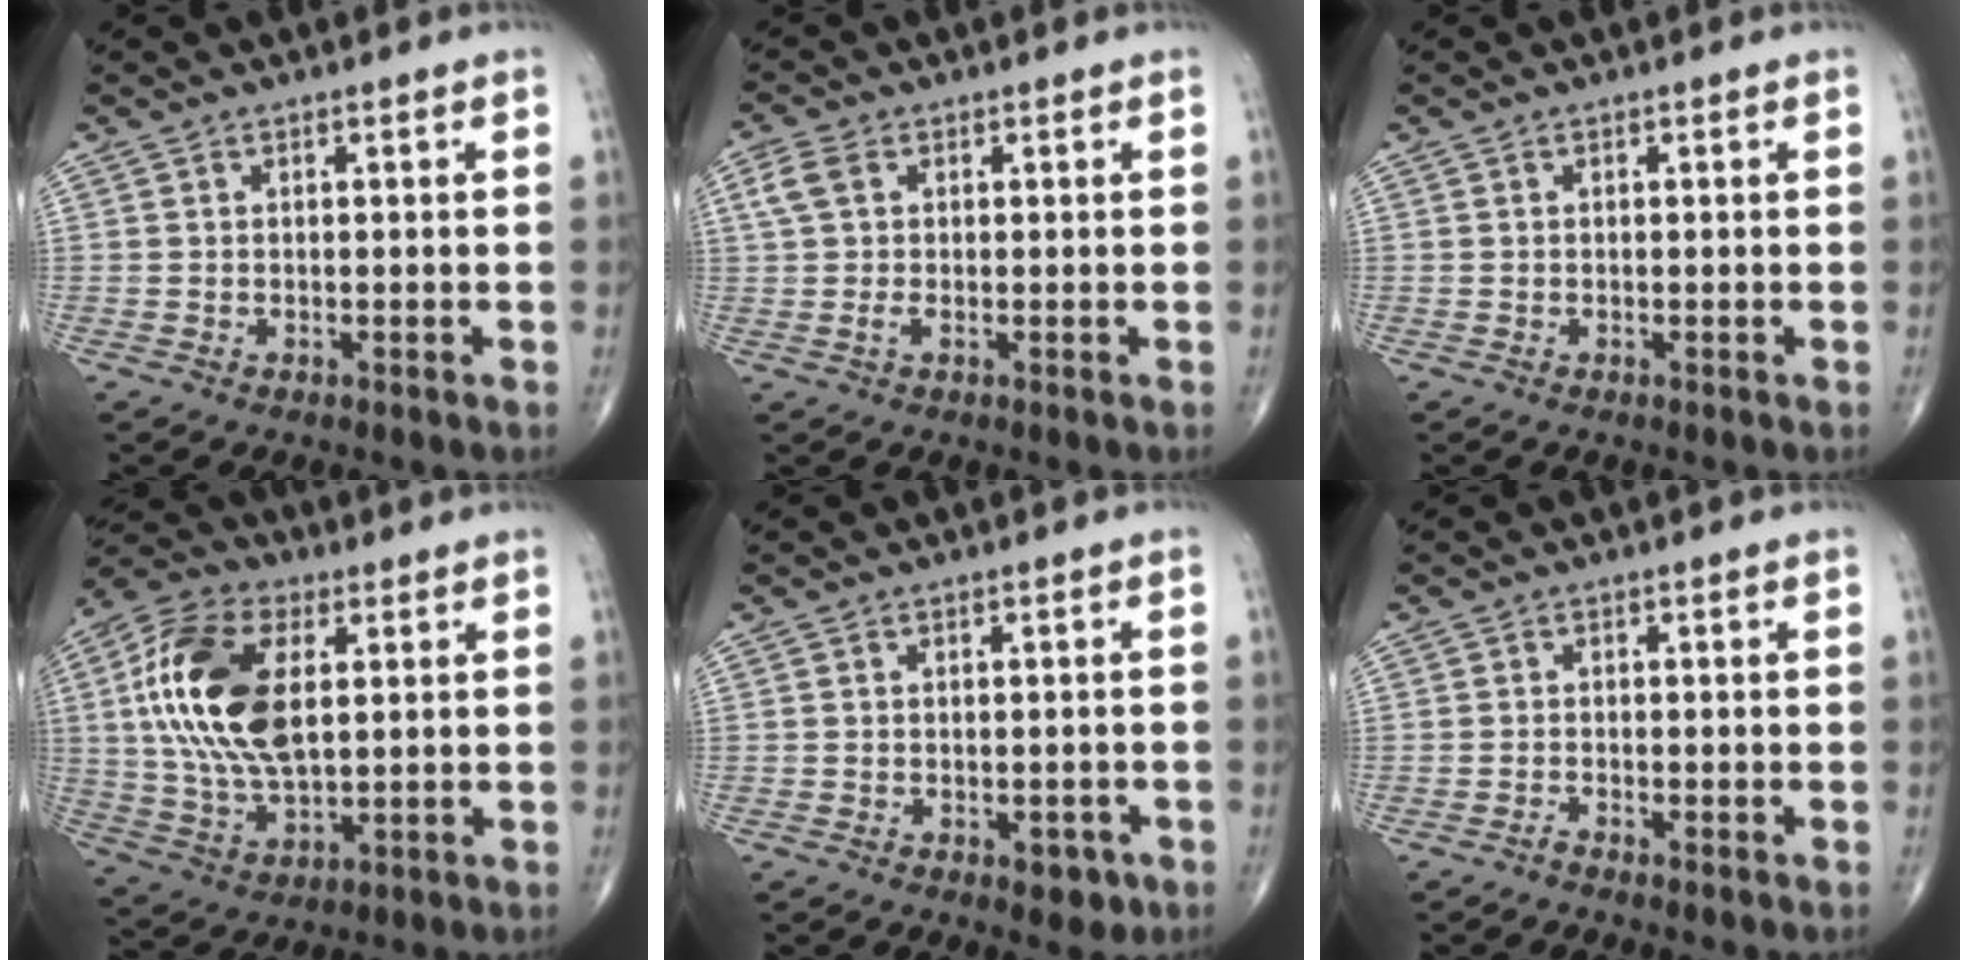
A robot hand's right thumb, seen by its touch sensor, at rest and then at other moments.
{"total": 4.1, "force": [0.8, 2.6, 3.1], "torque": [-0.078, 0.011, 0.015]}
{"total": 0.0}
{"total": 19.0, "force": [3.5, 10.0, 15.8], "torque": [-0.312, -0.001, 0.061]}
{"total": 3.4, "force": [-1.6, 1.9, 2.3], "torque": [-0.008, 0.003, -0.018]}
{"total": 0.9, "force": [-0.8, -0.1, 0.3], "torque": [-0.010, 0.002, -0.019]}